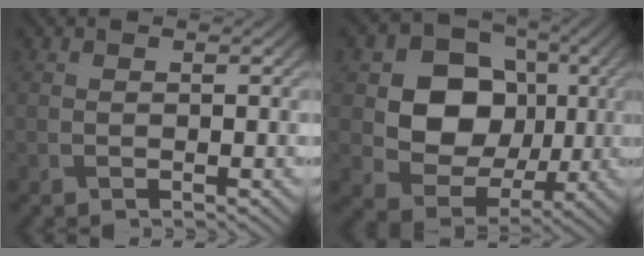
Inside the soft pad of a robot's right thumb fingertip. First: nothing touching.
{"total": 11.4, "force": [1.1, 9.5, 6.2], "torque": [-0.123, -0.007, 0.007]}